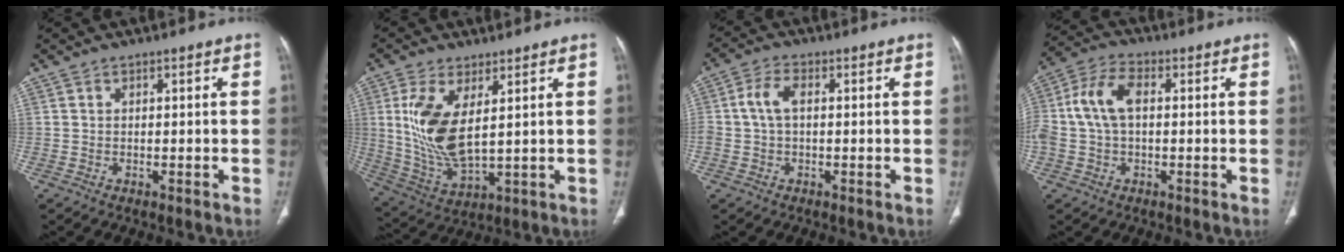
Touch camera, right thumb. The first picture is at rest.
{"total": 13.1, "force": [3.2, 5.7, 11.3], "torque": [-0.239, -0.022, 0.078]}
{"total": 4.5, "force": [0.2, 2.6, 3.7], "torque": [-0.082, 0.013, 0.002]}
{"total": 9.4, "force": [0.6, 5.6, 7.5], "torque": [-0.168, 0.029, 0.009]}